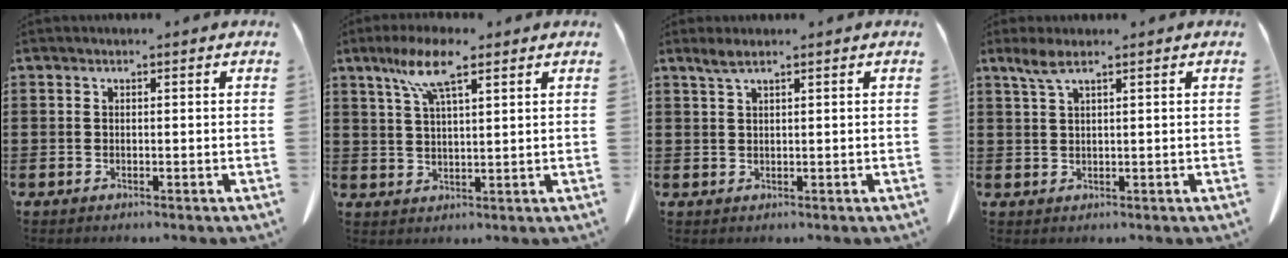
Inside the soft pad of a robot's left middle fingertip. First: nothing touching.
{"total": 7.3, "force": [4.5, 1.2, 5.6], "torque": [-0.120, 0.005, 0.078]}
{"total": 1.7, "force": [1.3, 0.0, 1.1], "torque": [-0.024, 0.000, 0.024]}
{"total": 2.3, "force": [1.6, 0.1, 1.7], "torque": [-0.038, 0.000, 0.028]}